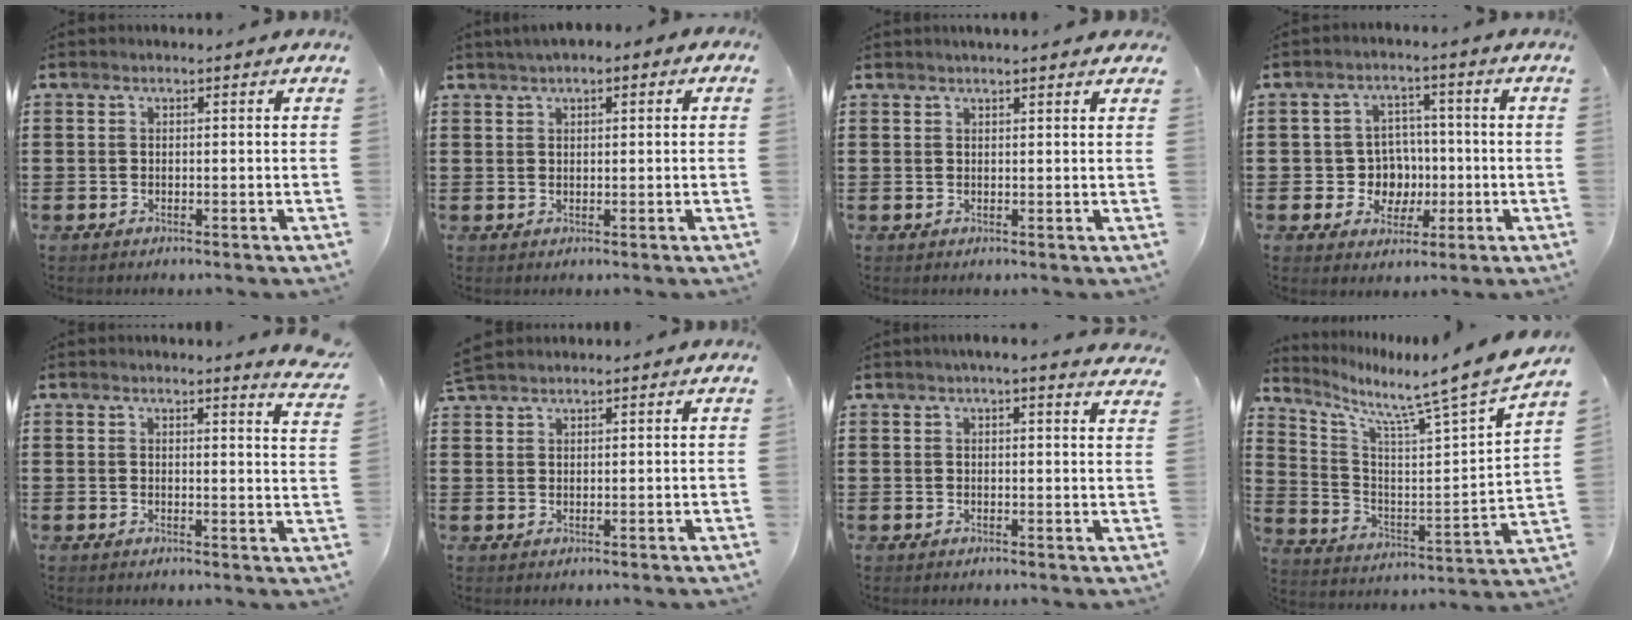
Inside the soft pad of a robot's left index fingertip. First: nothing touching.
{"total": 1.5, "force": [0.7, 0.6, 1.2], "torque": [-0.025, 0.006, 0.011]}
{"total": 1.3, "force": [1.3, 0.0, 0.3], "torque": [-0.009, 0.001, 0.024]}
{"total": 6.0, "force": [-0.6, 5.6, 1.9], "torque": [-0.041, 0.009, -0.011]}
{"total": 3.0, "force": [2.8, -0.6, 0.9], "torque": [-0.018, -0.014, 0.049]}
{"total": 2.2, "force": [2.1, 0.4, 0.4], "torque": [-0.014, 0.002, 0.043]}
{"total": 2.1, "force": [1.9, -0.1, 1.0], "torque": [-0.025, 0.001, 0.034]}
{"total": 7.6, "force": [6.8, -0.9, 3.4], "torque": [-0.085, -0.073, 0.096]}